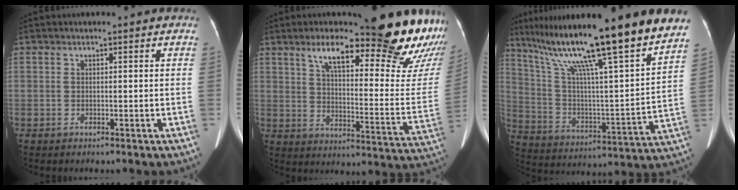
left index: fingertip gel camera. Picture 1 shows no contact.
{"total": 25.8, "force": [19.8, 3.5, 16.2], "torque": [-0.199, -0.052, 0.257]}
{"total": 27.4, "force": [21.7, 0.3, 16.7], "torque": [-0.291, -0.024, 0.333]}